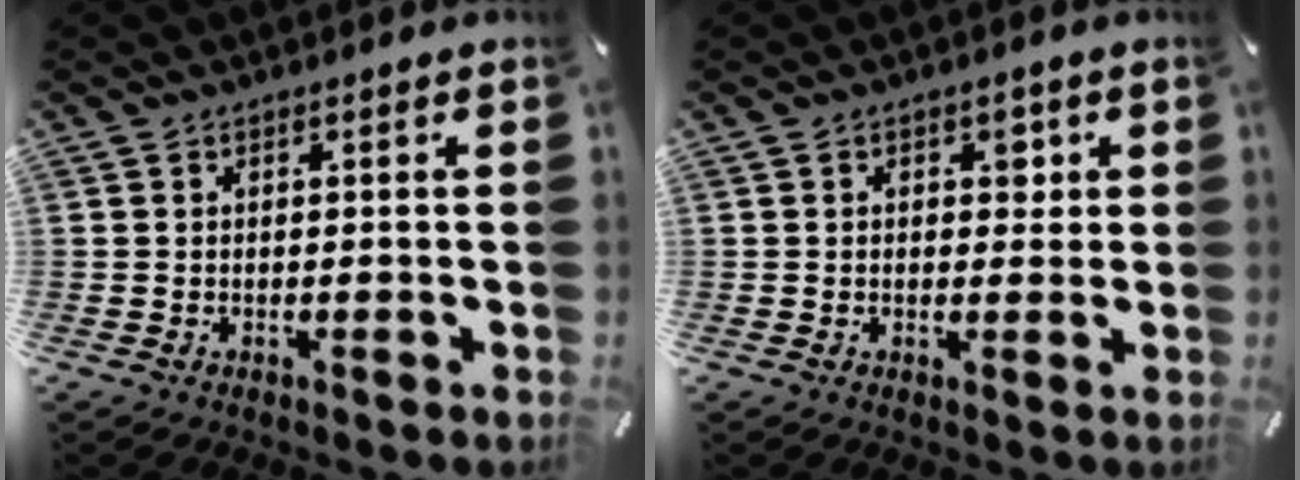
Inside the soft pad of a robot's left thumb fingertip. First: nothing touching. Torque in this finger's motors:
{"motor_torque": [-0.02, 0.00, 0.02, -0.01, 0.00]}